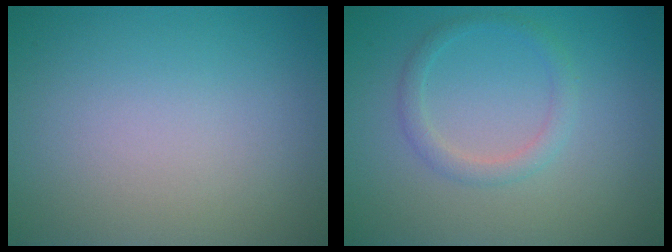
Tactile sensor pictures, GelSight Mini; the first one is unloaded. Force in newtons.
{"total": 1.7, "press": 1.7, "slide": 0.0}